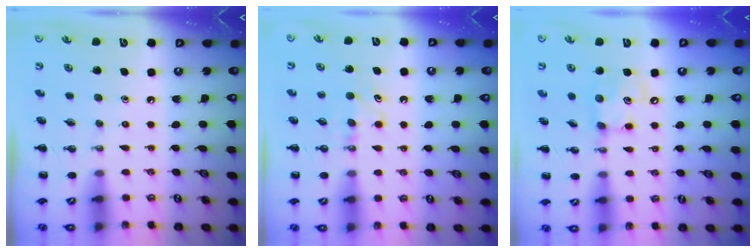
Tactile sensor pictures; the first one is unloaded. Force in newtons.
{"total": 4.6, "press": 4.5, "slide": 1.2}
{"total": 7.9, "press": 7.8, "slide": 1.1}